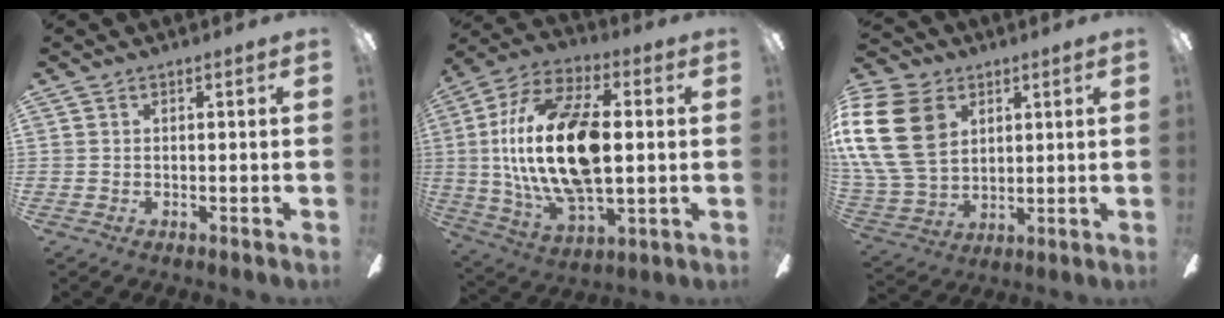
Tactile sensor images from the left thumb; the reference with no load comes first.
{"total": 23.6, "force": [2.3, 12.0, 20.1], "torque": [-0.422, -0.001, 0.041]}
{"total": 20.1, "force": [6.0, 14.8, 12.1], "torque": [-0.283, -0.010, 0.109]}